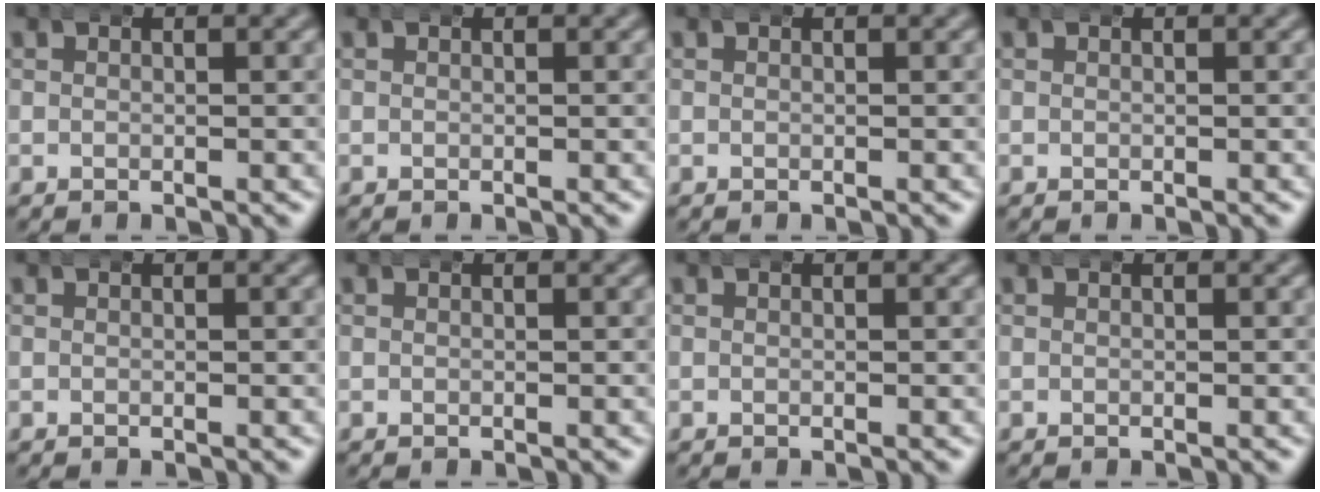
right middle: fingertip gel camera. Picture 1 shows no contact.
{"total": 0.0}
{"total": 0.0}
{"total": 0.0}
{"total": 0.0}
{"total": 0.0}
{"total": 0.0}
{"total": 0.0}